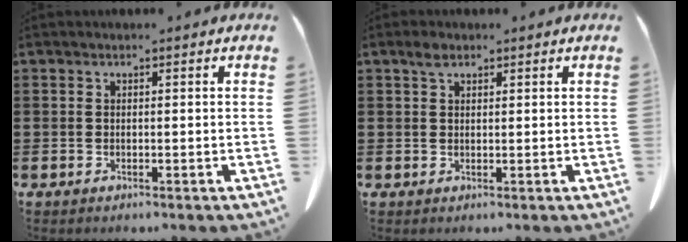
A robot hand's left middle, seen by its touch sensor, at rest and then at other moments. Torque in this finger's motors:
{"motor_torque": [0.86, 1.27, 0.07, 0.04]}